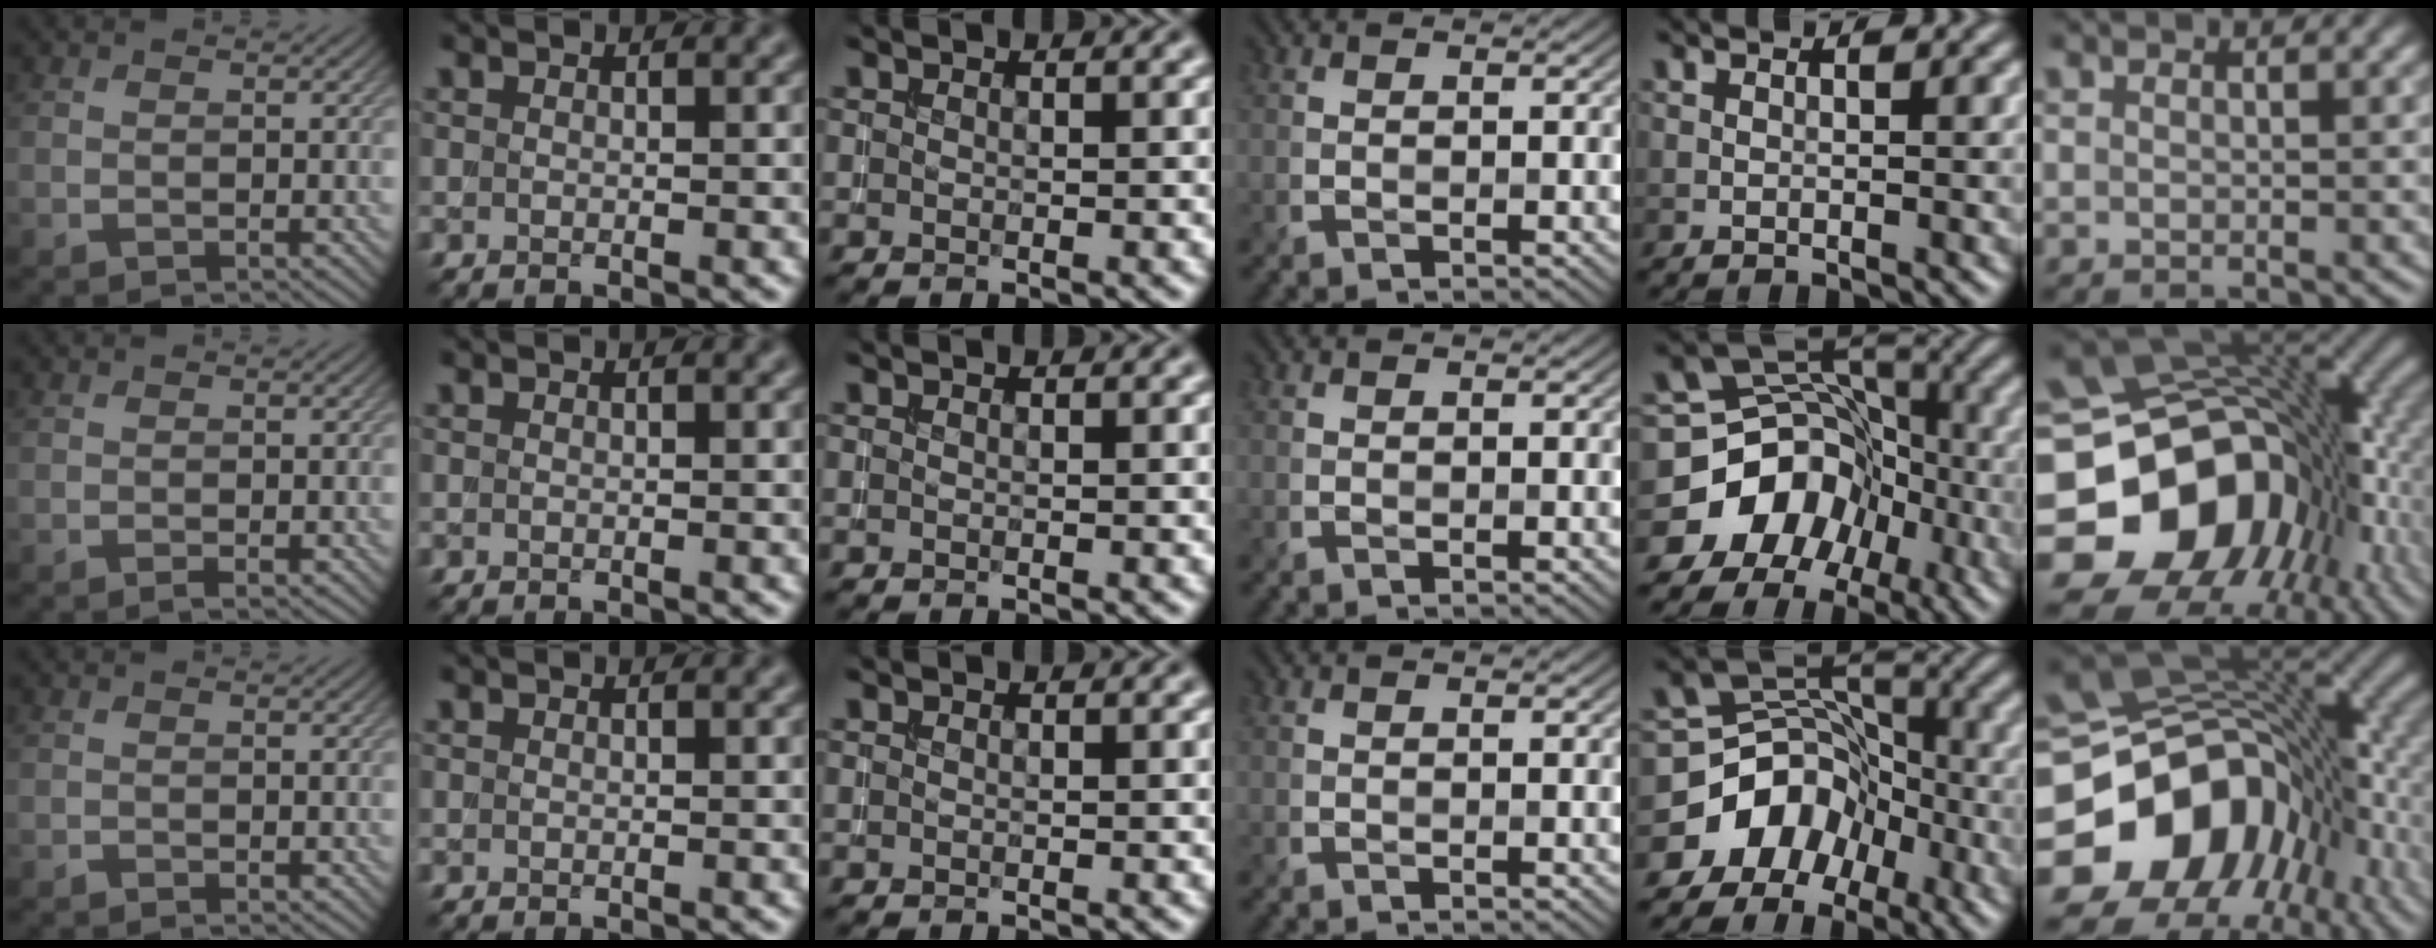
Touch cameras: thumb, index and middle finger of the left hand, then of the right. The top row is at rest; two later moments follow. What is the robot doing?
{"motion": "extract", "object": "drawer"}